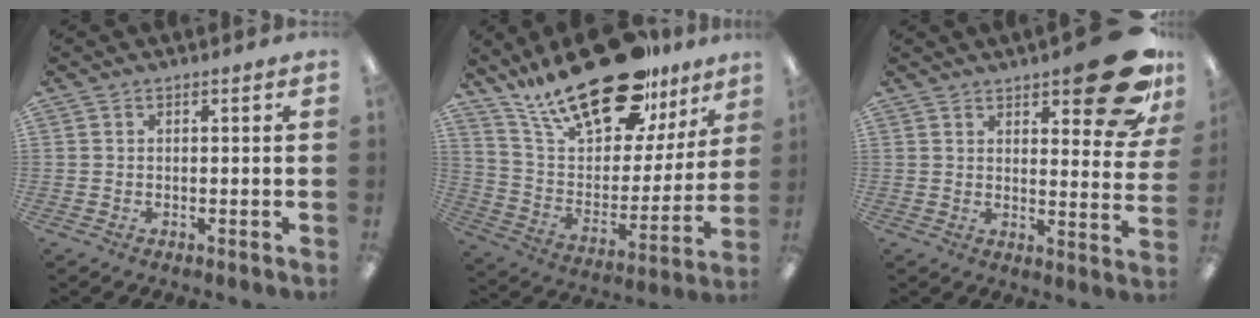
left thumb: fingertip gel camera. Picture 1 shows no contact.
{"total": 25.6, "force": [19.2, 9.6, 13.9], "torque": [-0.236, -0.123, 0.331]}
{"total": 16.6, "force": [10.6, 5.6, 11.5], "torque": [-0.136, -0.075, 0.171]}